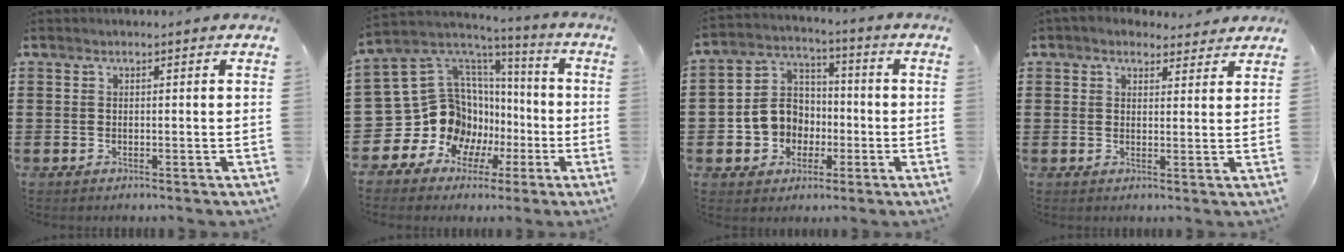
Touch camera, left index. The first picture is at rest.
{"total": 14.8, "force": [-2.9, 13.4, 5.4], "torque": [-0.153, -0.033, -0.027]}
{"total": 7.8, "force": [-1.7, 7.2, 2.5], "torque": [-0.088, 0.011, -0.034]}
{"total": 3.0, "force": [2.7, 1.2, 0.7], "torque": [-0.014, -0.007, 0.048]}